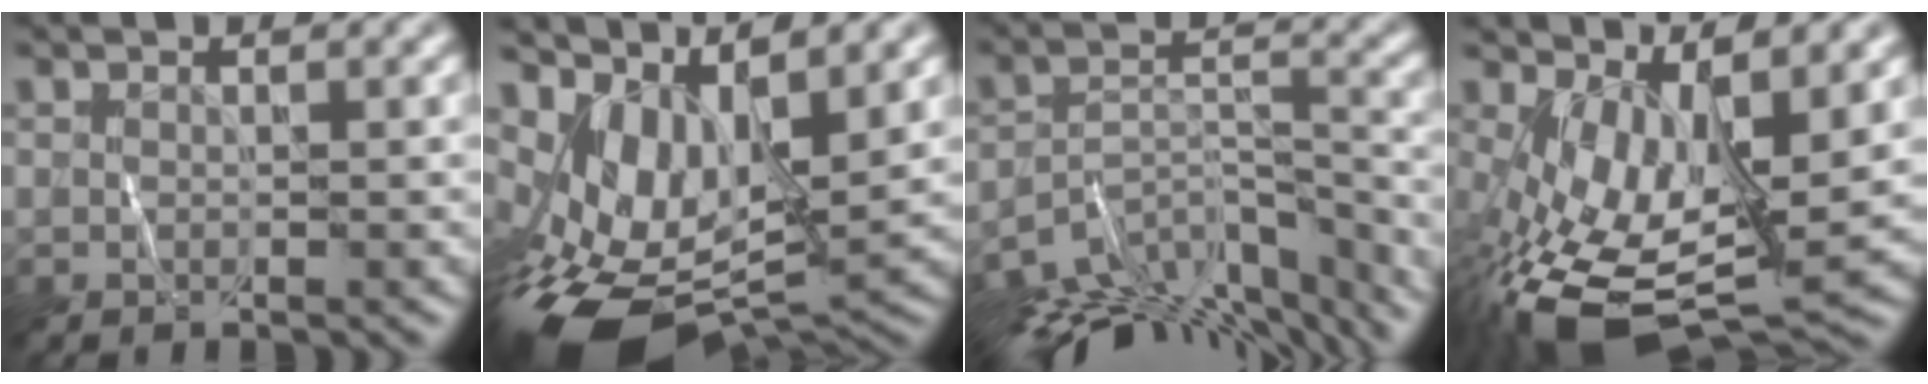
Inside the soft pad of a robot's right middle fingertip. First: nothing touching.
{"total": 11.0, "force": [0.9, 6.1, 9.1], "torque": [-0.179, -0.022, 0.031]}
{"total": 12.3, "force": [-10.2, 4.4, 5.4], "torque": [-0.099, -0.002, -0.133]}
{"total": 10.8, "force": [-1.4, 5.0, 9.5], "torque": [-0.191, -0.023, -0.016]}